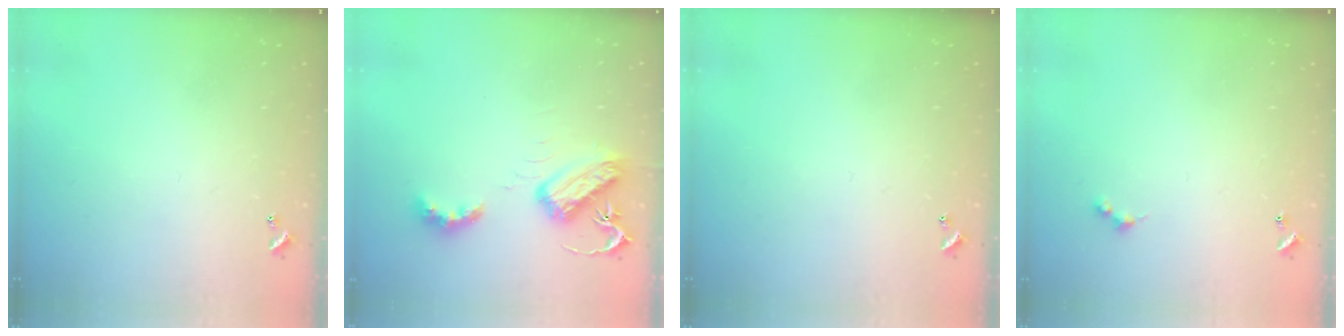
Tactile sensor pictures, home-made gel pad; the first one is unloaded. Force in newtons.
{"total": 7.7, "press": 7.6, "slide": 0.5}
{"total": 0.0}
{"total": 1.5, "press": 1.5, "slide": 0.3}